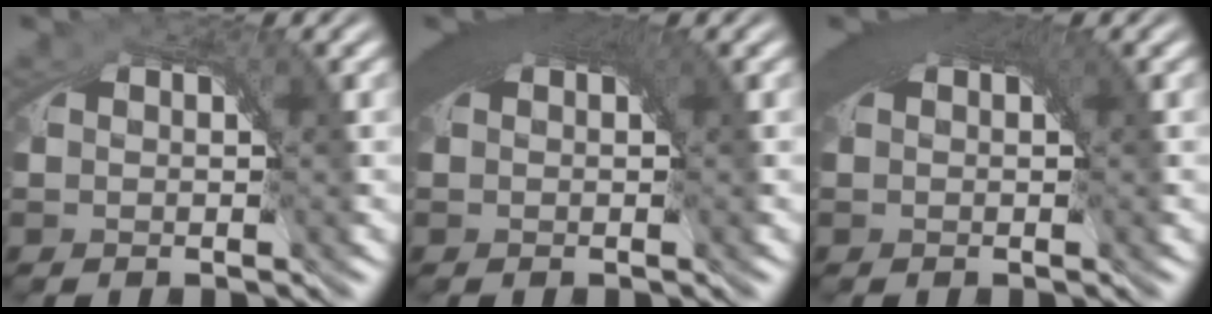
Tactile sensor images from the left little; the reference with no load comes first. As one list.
[{"total": 4.8, "force": [1.6, 1.6, 4.2], "torque": [-0.050, 0.013, 0.019]}, {"total": 4.2, "force": [1.4, 1.4, 3.7], "torque": [-0.045, 0.010, 0.017]}]